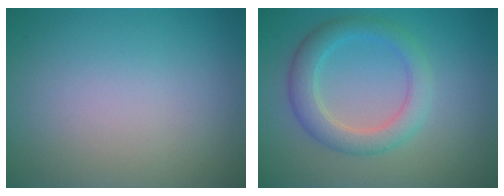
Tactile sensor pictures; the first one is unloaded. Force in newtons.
{"total": 3.7, "press": 3.7, "slide": 0.3}